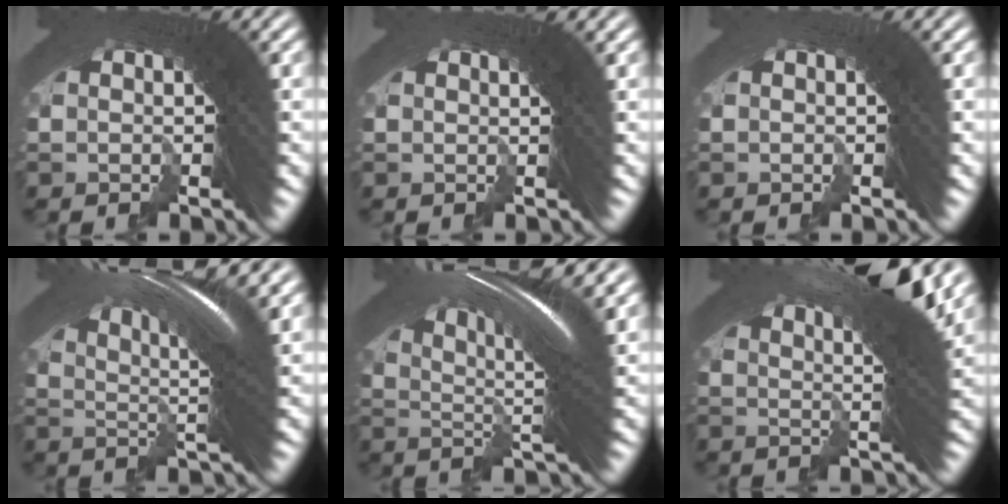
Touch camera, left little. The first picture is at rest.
{"total": 1.7, "force": [1.1, -0.5, 1.2], "torque": [-0.022, 0.008, 0.018]}
{"total": 0.8, "force": [-0.4, -0.4, -0.6], "torque": [0.008, -0.001, -0.006]}
{"total": 10.5, "force": [3.5, 3.8, 9.2], "torque": [-0.160, 0.008, 0.045]}
{"total": 9.7, "force": [2.7, 3.2, 8.8], "torque": [-0.160, 0.003, 0.034]}
{"total": 11.6, "force": [5.4, 4.6, 9.2], "torque": [-0.141, 0.027, 0.062]}